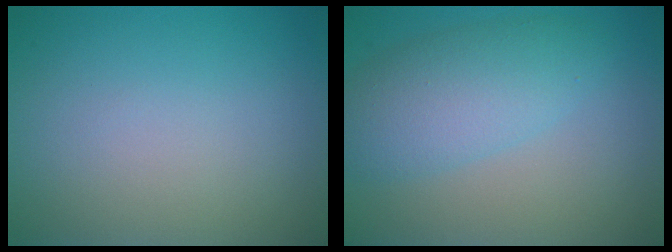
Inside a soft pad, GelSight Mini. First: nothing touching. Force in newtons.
{"total": 4.9, "press": 4.9, "slide": 0.1}